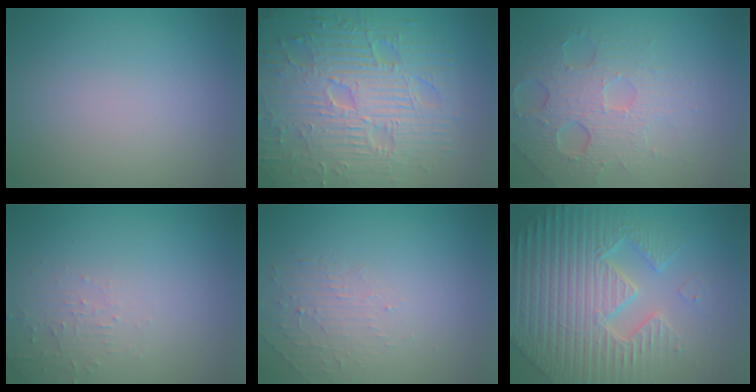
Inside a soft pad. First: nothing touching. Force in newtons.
{"total": 11.7, "press": 7.6, "slide": 8.9}
{"total": 5.4, "press": 4.2, "slide": 3.4}
{"total": 1.5, "press": 1.5, "slide": 0.3}
{"total": 1.8, "press": 0.5, "slide": 1.7}
{"total": 7.7, "press": 7.5, "slide": 1.9}